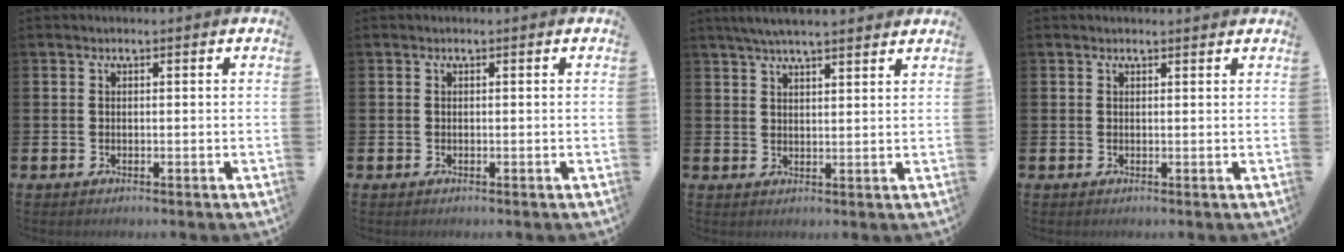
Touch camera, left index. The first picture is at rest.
{"total": 0.0}
{"total": 4.7, "force": [4.3, 0.5, 1.8], "torque": [-0.044, -0.009, 0.078]}
{"total": 0.6, "force": [0.6, 0.0, 0.2], "torque": [0.006, -0.003, 0.009]}